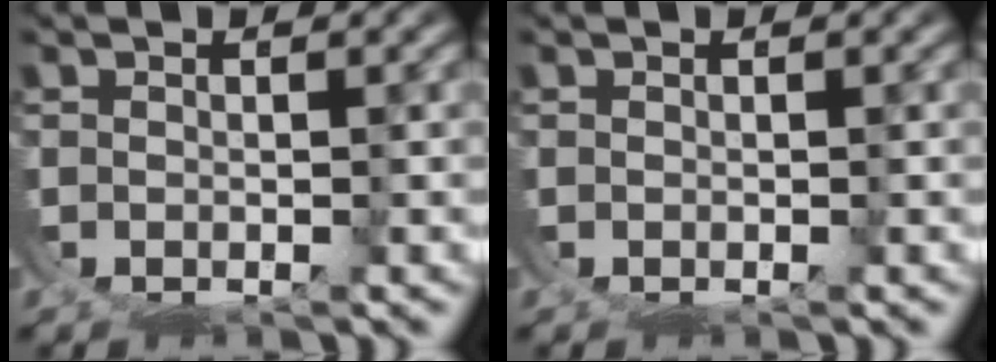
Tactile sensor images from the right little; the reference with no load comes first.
{"total": 0.0}